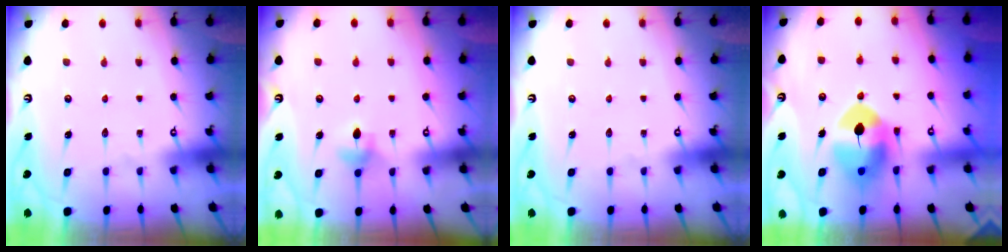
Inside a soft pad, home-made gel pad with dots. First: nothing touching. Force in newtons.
{"total": 5.7, "press": 5.6, "slide": 1.0}
{"total": 0.0}
{"total": 11.0, "press": 10.8, "slide": 1.9}